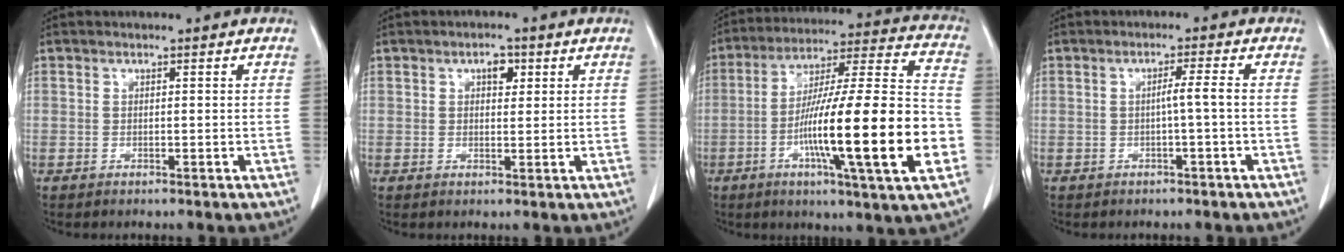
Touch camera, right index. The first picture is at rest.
{"total": 2.5, "force": [1.1, 1.3, 1.8], "torque": [-0.027, 0.004, 0.015]}
{"total": 23.5, "force": [-6.2, 0.9, 22.7], "torque": [-0.345, -0.008, -0.102]}
{"total": 2.2, "force": [-0.4, -0.6, 2.1], "torque": [-0.033, 0.002, -0.008]}